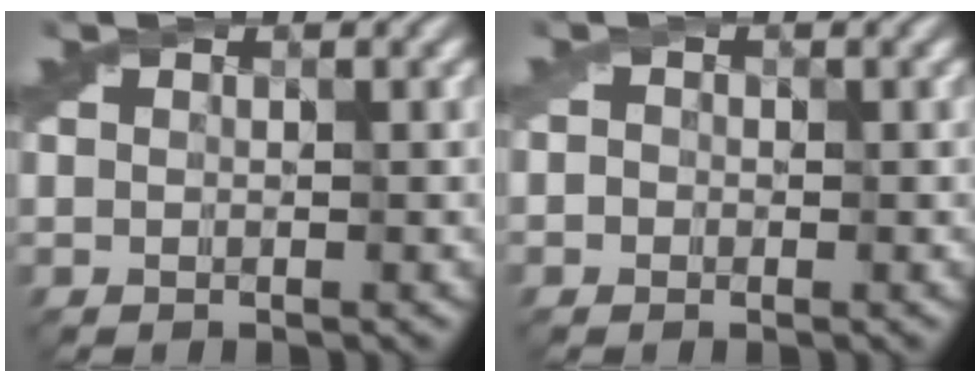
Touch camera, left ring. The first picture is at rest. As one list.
[{"total": 1.2, "force": [-0.2, 1.1, 0.4], "torque": [0.003, -0.004, -0.017]}]